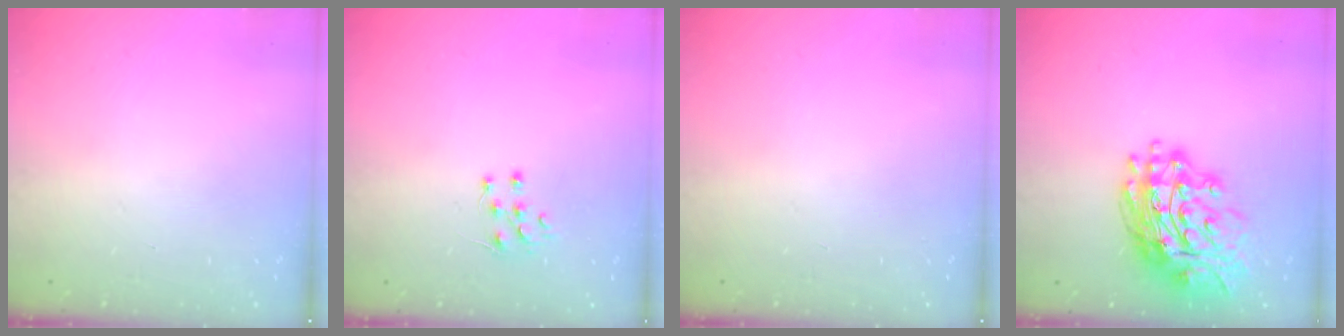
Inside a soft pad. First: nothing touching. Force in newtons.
{"total": 4.7, "press": 4.7, "slide": 0.3}
{"total": 0.0}
{"total": 17.2, "press": 17.1, "slide": 1.9}